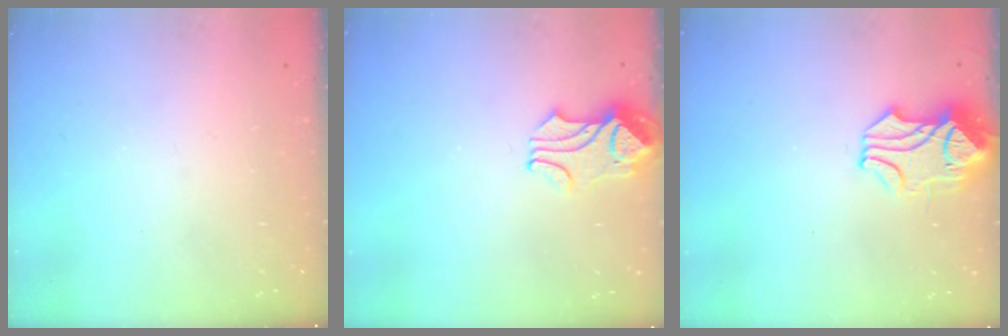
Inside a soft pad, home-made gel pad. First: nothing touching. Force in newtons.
{"total": 2.1, "press": 2.0, "slide": 0.7}
{"total": 1.7, "press": 1.2, "slide": 1.3}